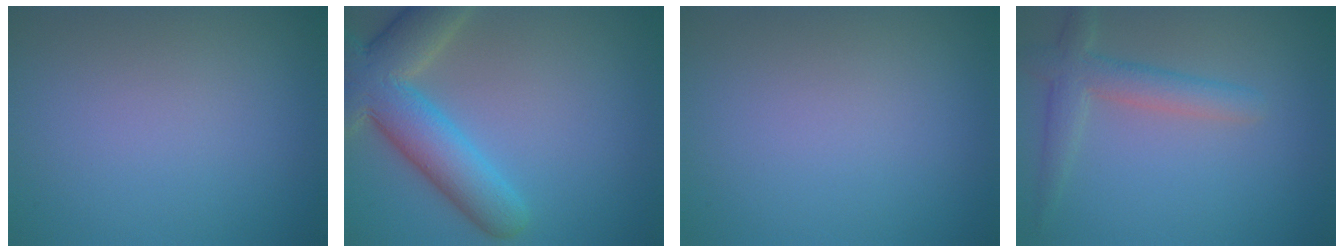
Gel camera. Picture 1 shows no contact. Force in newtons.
{"total": 8.4, "press": 8.4, "slide": 0.6}
{"total": 0.0}
{"total": 3.4, "press": 3.4, "slide": 0.3}